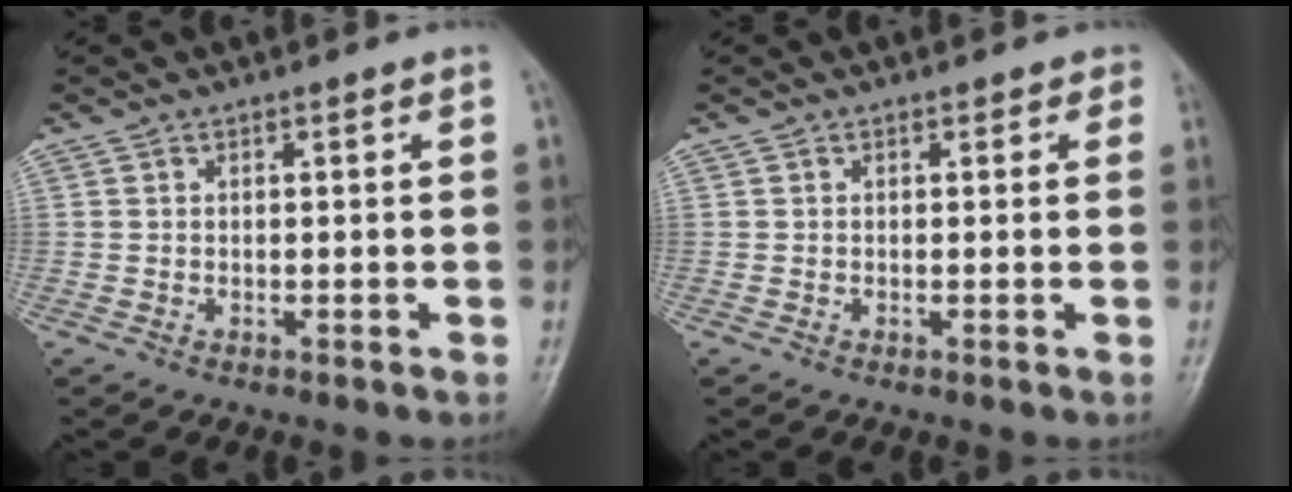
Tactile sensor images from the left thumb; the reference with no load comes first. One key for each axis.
{"total": 1.2, "fx": 0.6, "fy": 0.9, "fz": 0.5, "tx": 0.014, "ty": 0.001, "tz": -0.002}